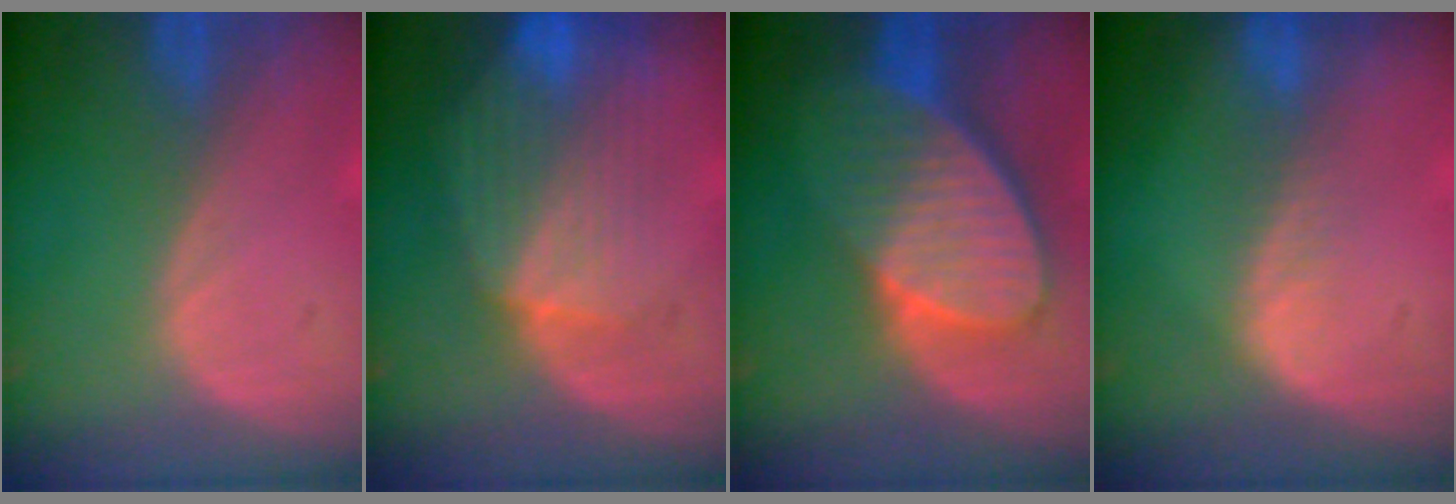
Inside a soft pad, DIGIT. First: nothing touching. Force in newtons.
{"total": 8.9, "press": 8.0, "slide": 3.9}
{"total": 9.6, "press": 8.4, "slide": 4.6}
{"total": 2.0, "press": 2.0, "slide": 0.1}